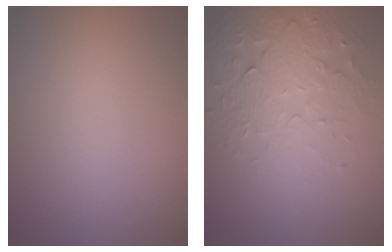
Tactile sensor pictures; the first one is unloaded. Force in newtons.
{"total": 5.4, "press": 3.7, "slide": 3.9}